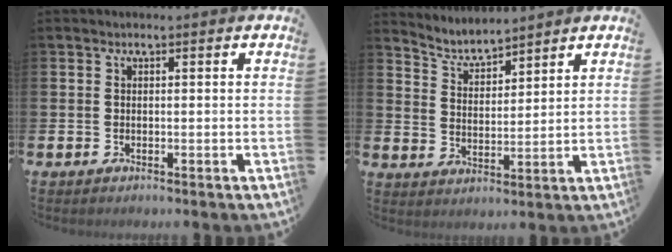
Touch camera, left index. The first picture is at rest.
{"total": 4.0, "force": [3.9, 0.7, 0.3], "torque": [-0.023, -0.028, 0.067]}